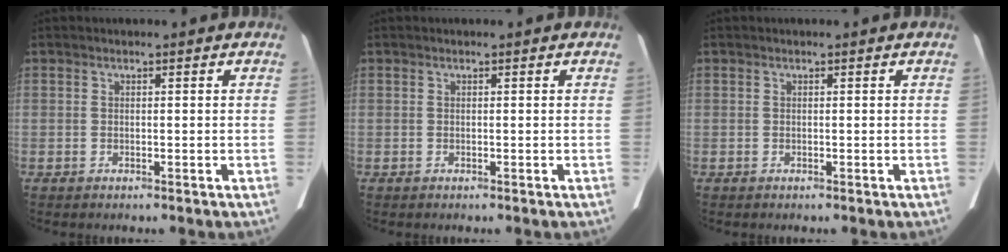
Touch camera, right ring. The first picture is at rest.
{"total": 0.0}
{"total": 0.0}